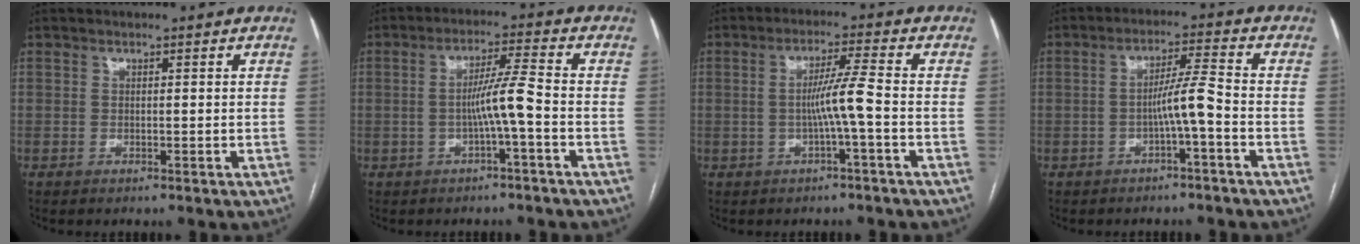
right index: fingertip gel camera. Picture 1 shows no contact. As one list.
[{"total": 5.6, "force": [-1.4, -0.6, 5.4], "torque": [-0.098, 0.011, -0.025]}, {"total": 5.3, "force": [-1.1, -0.9, 5.1], "torque": [-0.095, 0.007, -0.019]}, {"total": 5.0, "force": [-1.7, -0.4, 4.7], "torque": [-0.083, 0.012, -0.028]}]